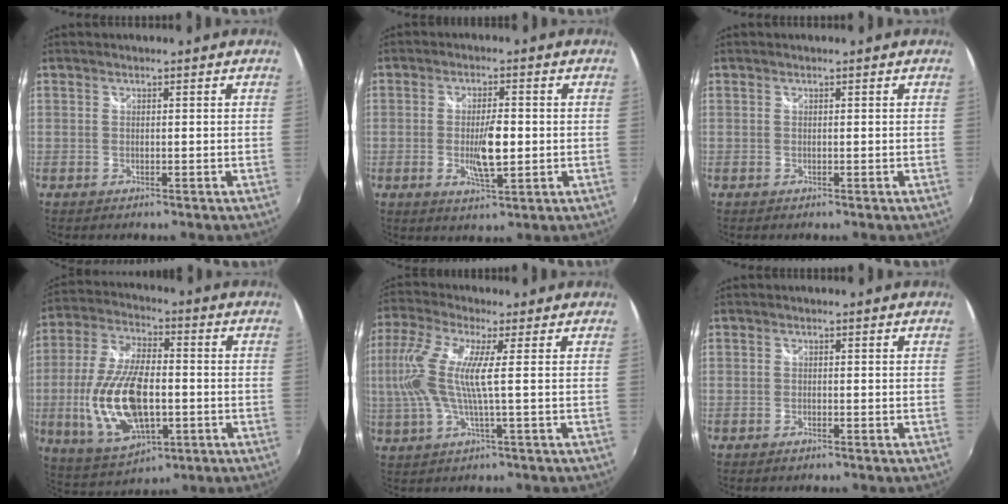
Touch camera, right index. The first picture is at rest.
{"total": 6.4, "force": [-0.8, 1.9, 6.0], "torque": [-0.108, -0.007, -0.014]}
{"total": 0.0}
{"total": 18.4, "force": [-3.2, 8.8, 15.9], "torque": [-0.334, -0.010, -0.046]}
{"total": 11.7, "force": [0.6, 0.5, 11.7], "torque": [-0.228, -0.001, 0.009]}
{"total": 0.7, "force": [-0.7, 0.3, 0.2], "torque": [-0.005, -0.003, -0.015]}